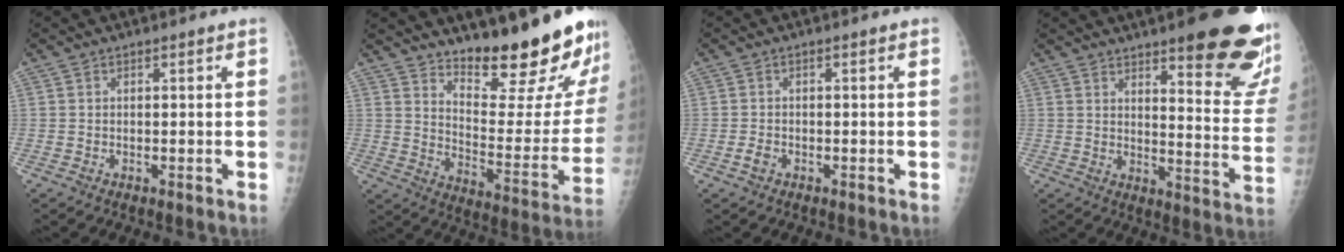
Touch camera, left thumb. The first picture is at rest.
{"total": 21.7, "force": [18.2, 3.8, 11.2], "torque": [-0.129, -0.159, 0.257]}
{"total": 1.5, "force": [-0.8, 1.0, 0.7], "torque": [-0.017, 0.001, -0.016]}
{"total": 22.6, "force": [14.4, 5.3, 16.6], "torque": [-0.179, -0.081, 0.180]}